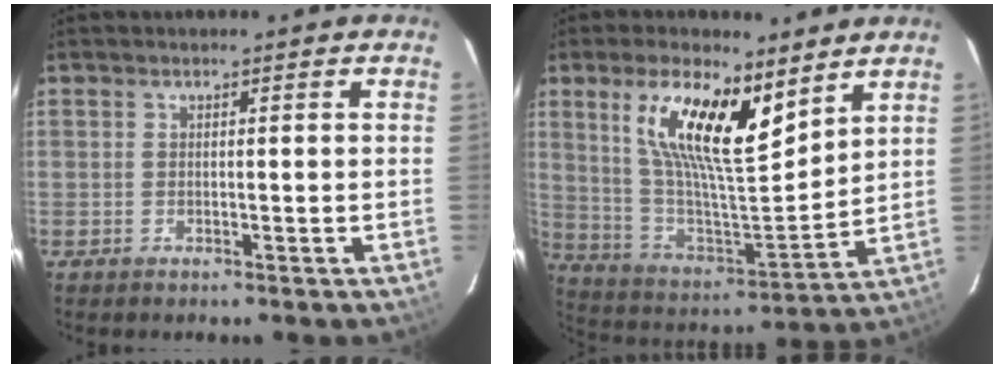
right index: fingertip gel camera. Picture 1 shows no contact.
{"total": 17.6, "force": [9.7, 5.6, 13.6], "torque": [-0.254, 0.004, 0.186]}